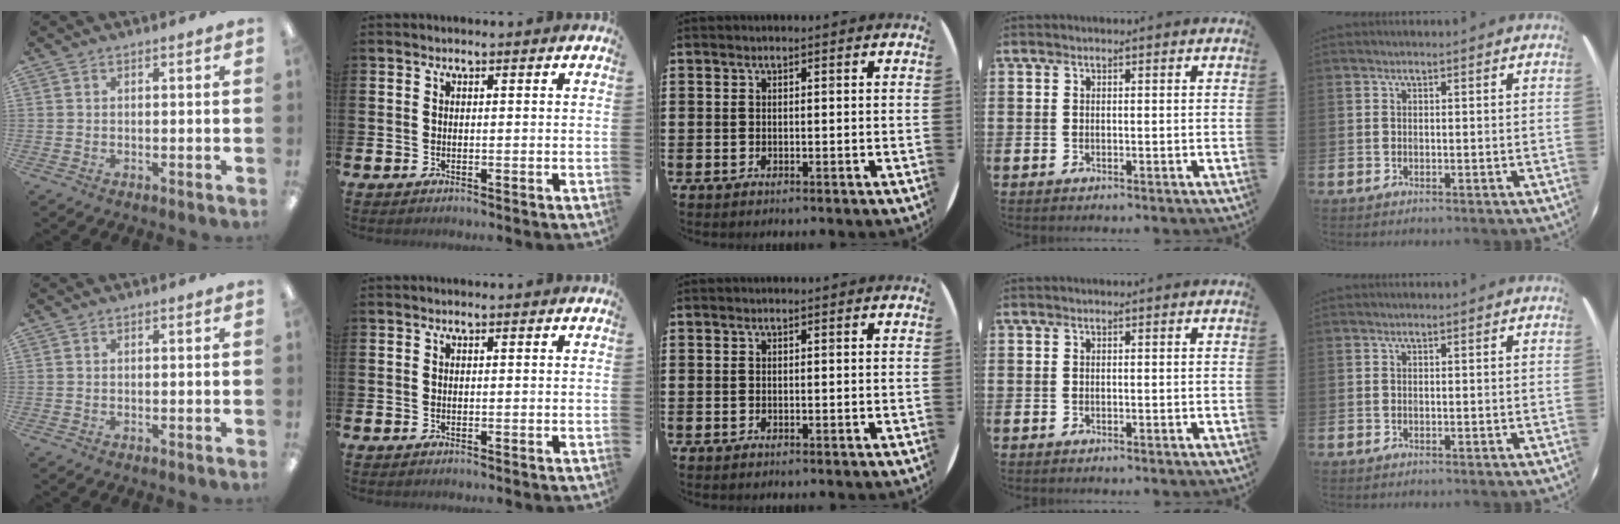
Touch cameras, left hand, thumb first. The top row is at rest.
{}